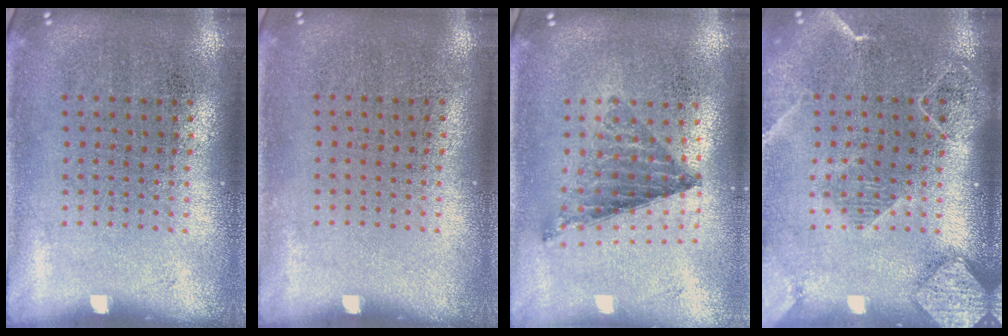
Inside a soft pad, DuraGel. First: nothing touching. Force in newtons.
{"total": 0.0}
{"total": 0.8, "press": 0.8, "slide": 0.1}
{"total": 2.3, "press": 1.9, "slide": 1.2}